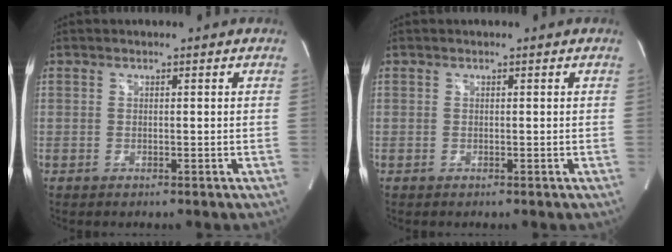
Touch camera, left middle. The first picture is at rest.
{"total": 0.0}